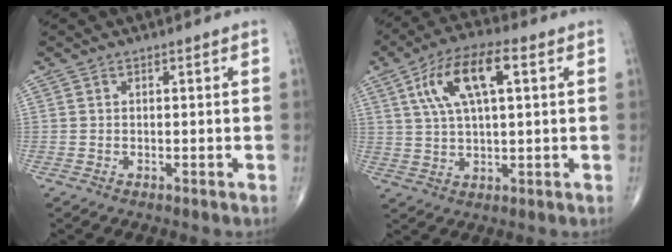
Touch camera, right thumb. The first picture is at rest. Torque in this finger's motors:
{"motor_torque": [-0.23, 0.63, 0.50, 0.19, 0.33]}